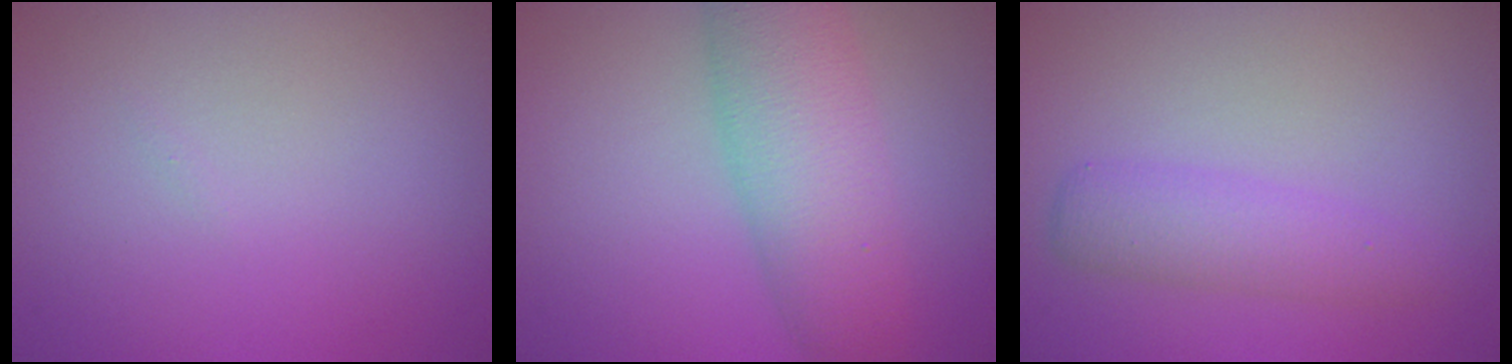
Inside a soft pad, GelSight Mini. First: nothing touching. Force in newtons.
{"total": 7.1, "press": 7.1, "slide": 0.3}
{"total": 2.9, "press": 2.9, "slide": 0.1}